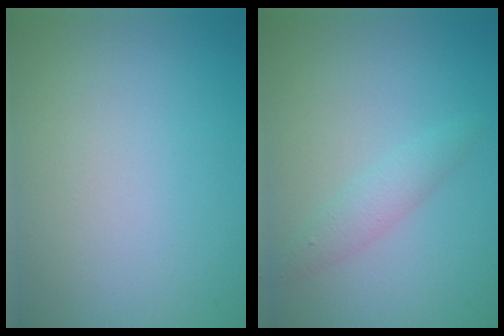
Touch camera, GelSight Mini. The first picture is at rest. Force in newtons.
{"total": 1.8, "press": 1.8, "slide": 0.1}